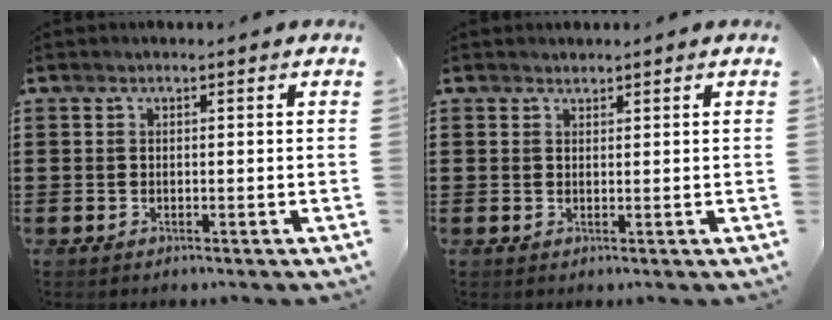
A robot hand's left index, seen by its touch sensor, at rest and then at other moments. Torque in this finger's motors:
{"motor_torque": [0.25, -0.36, -0.08, 0.00]}